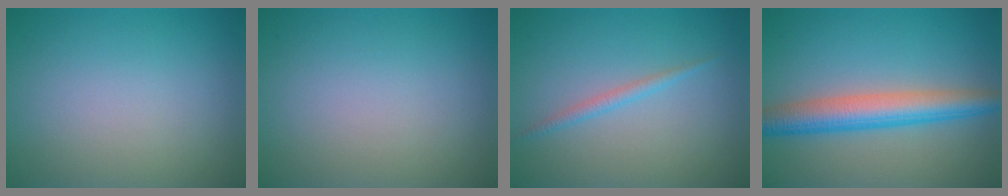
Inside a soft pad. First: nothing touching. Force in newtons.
{"total": 0.0}
{"total": 1.2, "press": 1.2, "slide": 0.1}
{"total": 5.5, "press": 5.5, "slide": 0.1}